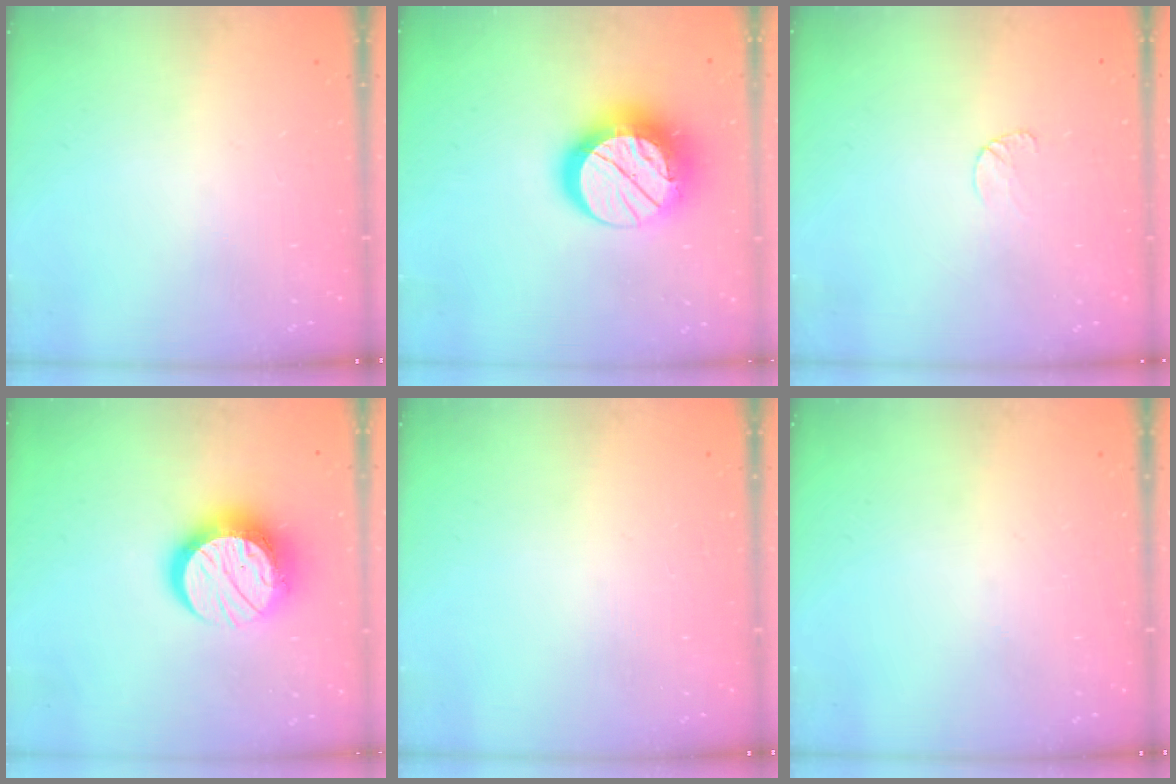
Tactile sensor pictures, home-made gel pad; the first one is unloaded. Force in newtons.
{"total": 16.5, "press": 16.5, "slide": 0.9}
{"total": 3.7, "press": 3.6, "slide": 0.4}
{"total": 14.3, "press": 14.2, "slide": 1.6}
{"total": 0.0}
{"total": 0.0}